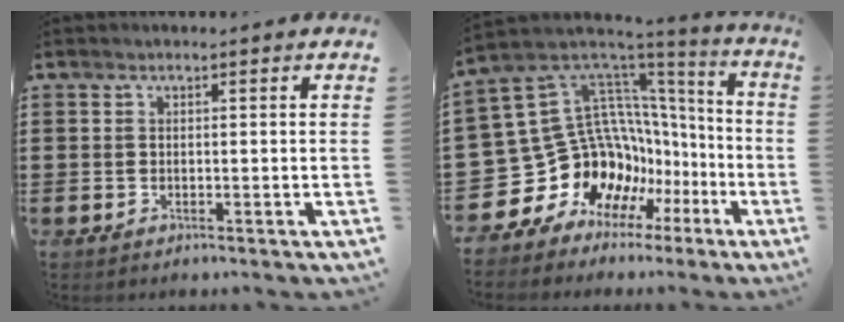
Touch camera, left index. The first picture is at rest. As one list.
[{"total": 17.4, "force": [-5.3, 14.7, 7.8], "torque": [-0.187, -0.046, -0.039]}]